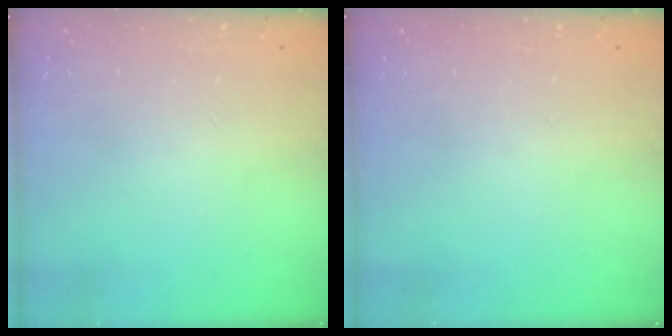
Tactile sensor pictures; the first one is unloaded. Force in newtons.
{"total": 0.0}